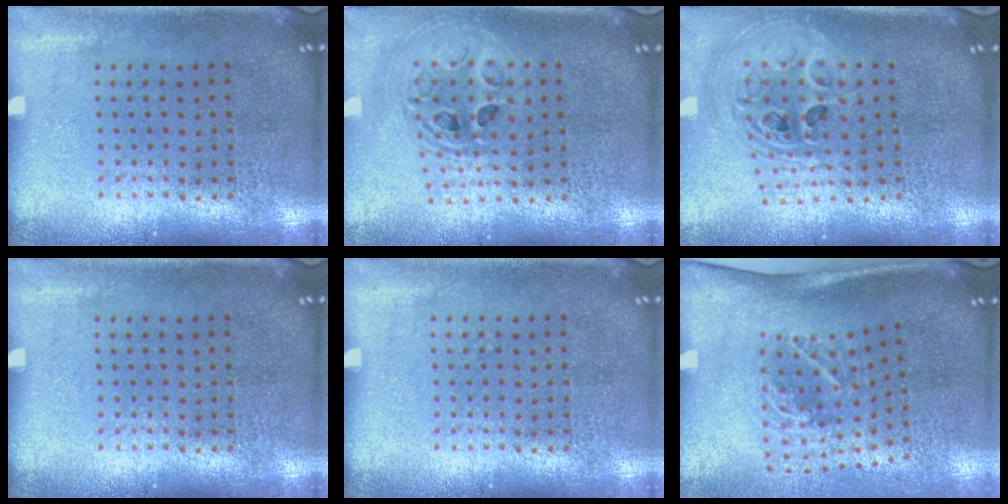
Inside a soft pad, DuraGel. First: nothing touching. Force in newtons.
{"total": 2.1, "press": 1.7, "slide": 1.2}
{"total": 2.5, "press": 1.9, "slide": 1.6}
{"total": 0.0}
{"total": 0.0}
{"total": 2.0, "press": 1.3, "slide": 1.5}